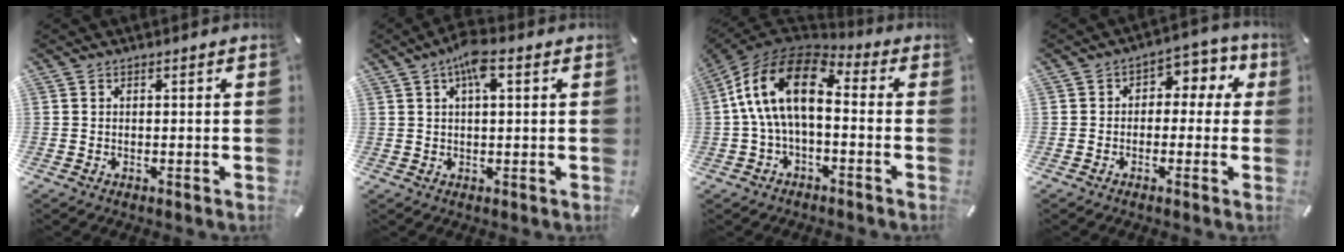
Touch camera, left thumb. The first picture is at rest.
{"total": 6.1, "force": [2.5, 2.0, 5.2], "torque": [-0.100, 0.006, 0.040]}
{"total": 15.9, "force": [0.7, 9.0, 13.1], "torque": [-0.275, 0.014, 0.006]}
{"total": 5.9, "force": [0.2, 4.7, 3.6], "torque": [-0.047, 0.010, -0.004]}